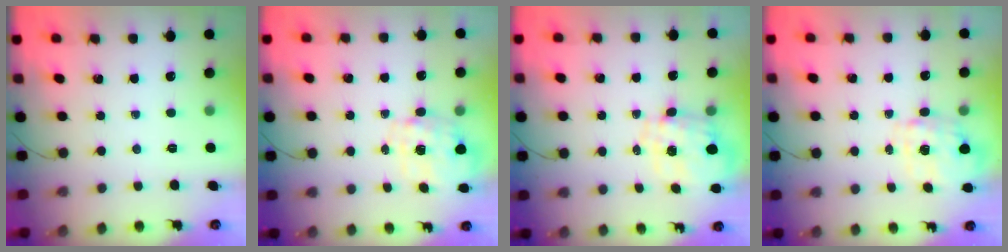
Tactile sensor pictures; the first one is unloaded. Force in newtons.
{"total": 2.7, "press": 2.6, "slide": 0.9}
{"total": 1.7, "press": 1.6, "slide": 0.3}
{"total": 3.9, "press": 3.9, "slide": 0.8}